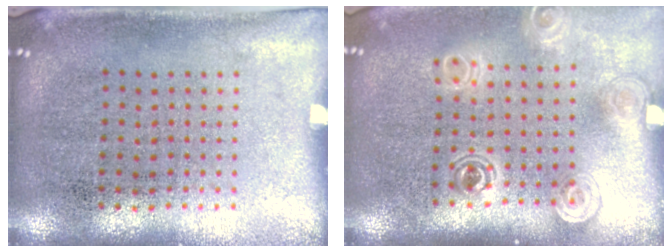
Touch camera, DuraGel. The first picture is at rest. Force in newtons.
{"total": 1.5, "press": 1.2, "slide": 0.9}